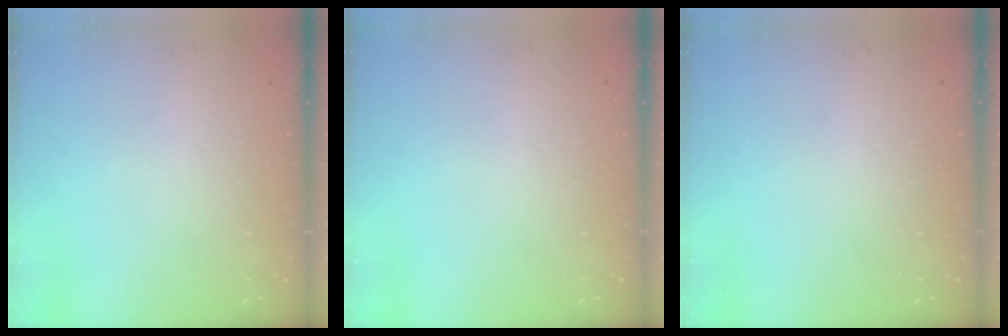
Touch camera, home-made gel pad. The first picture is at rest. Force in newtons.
{"total": 0.0}
{"total": 0.0}